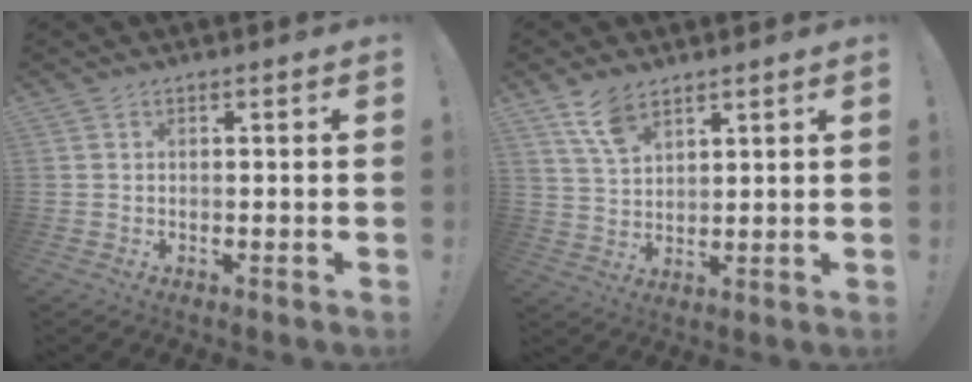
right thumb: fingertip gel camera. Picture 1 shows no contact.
{"total": 7.7, "force": [5.4, 3.5, 4.3], "torque": [-0.081, -0.021, 0.102]}